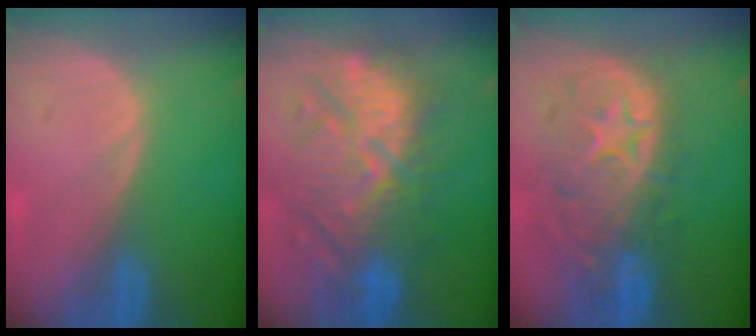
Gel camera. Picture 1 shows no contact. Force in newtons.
{"total": 11.5, "press": 11.3, "slide": 2.5}
{"total": 11.1, "press": 9.8, "slide": 5.2}